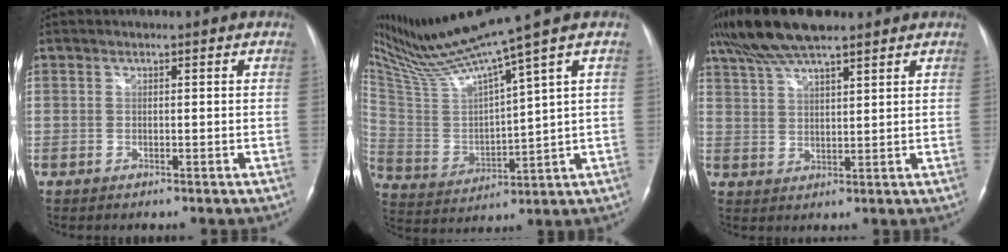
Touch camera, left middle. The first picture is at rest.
{"total": 15.6, "force": [12.3, -2.1, 9.3], "torque": [-0.174, -0.002, 0.233]}
{"total": 10.8, "force": [8.4, 2.1, 6.5], "torque": [-0.128, 0.025, 0.150]}